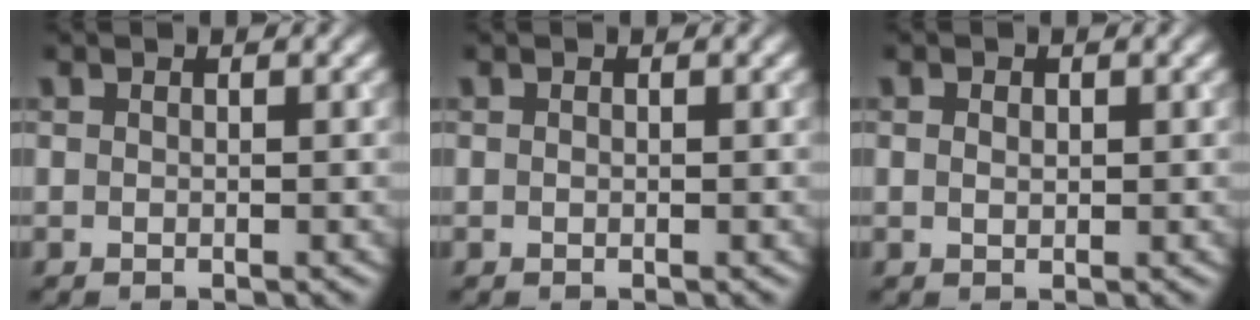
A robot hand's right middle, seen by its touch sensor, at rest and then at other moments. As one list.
[{"total": 0.0}, {"total": 0.8, "force": [0.2, 0.6, 0.5], "torque": [-0.009, -0.001, 0.005]}]